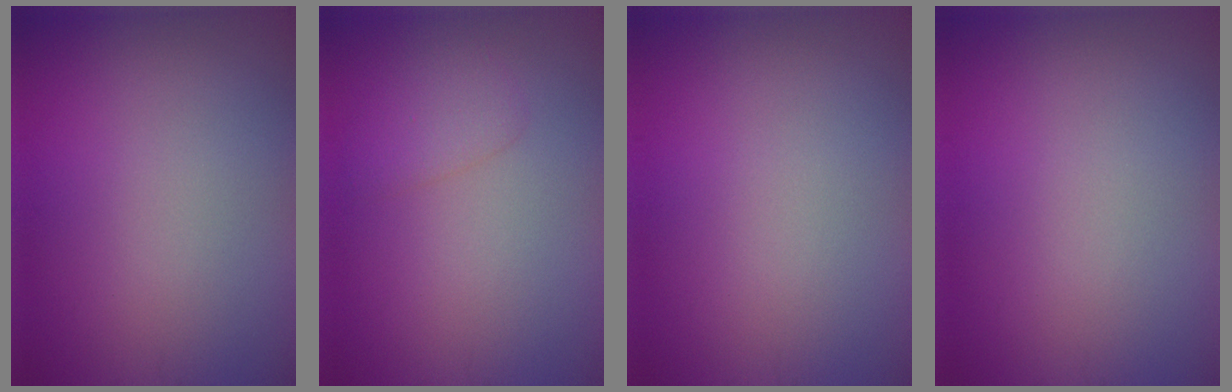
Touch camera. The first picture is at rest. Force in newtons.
{"total": 1.8, "press": 1.8, "slide": 0.0}
{"total": 0.0}
{"total": 0.0}